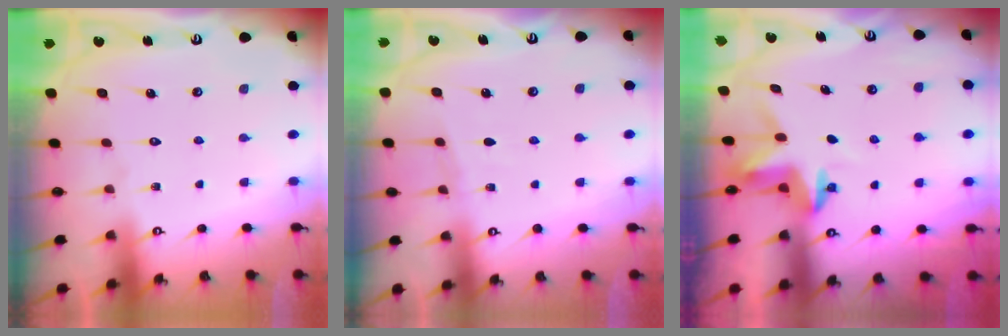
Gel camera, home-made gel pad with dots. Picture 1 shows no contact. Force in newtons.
{"total": 3.0, "press": 3.0, "slide": 0.4}
{"total": 3.8, "press": 3.8, "slide": 0.3}